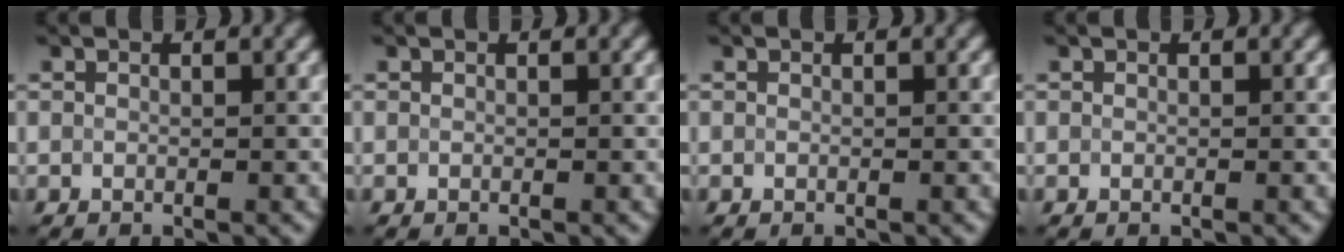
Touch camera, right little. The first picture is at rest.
{"total": 0.0}
{"total": 0.0}
{"total": 0.0}